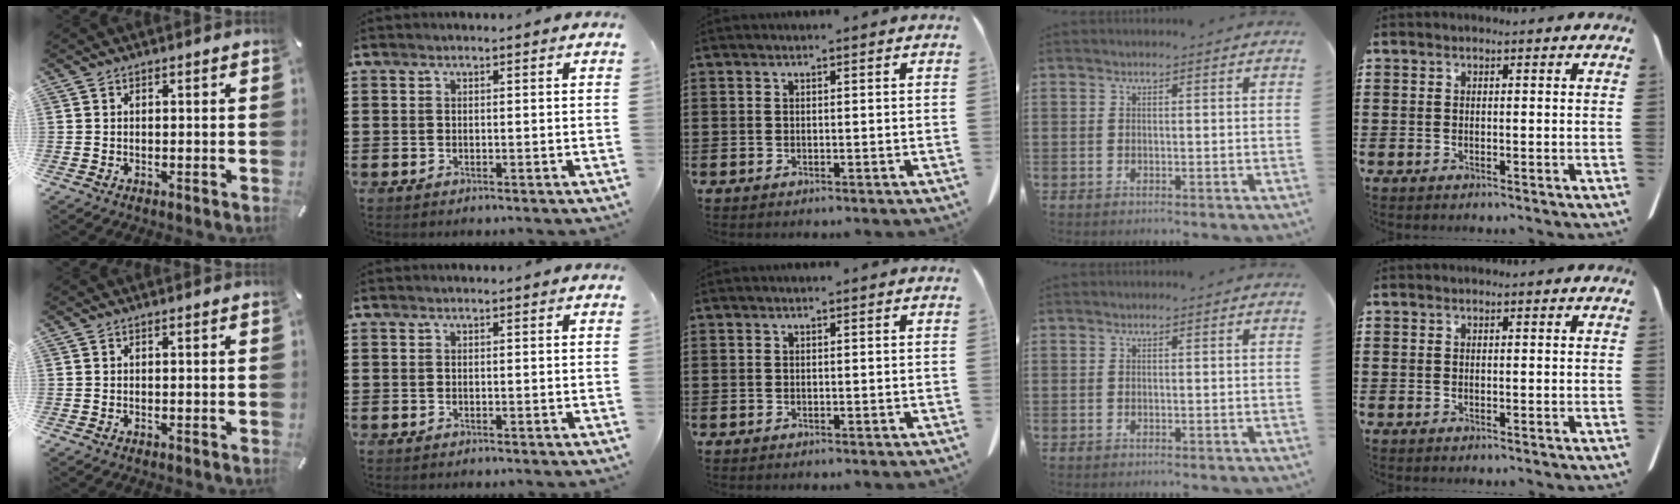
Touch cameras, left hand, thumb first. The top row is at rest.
{}